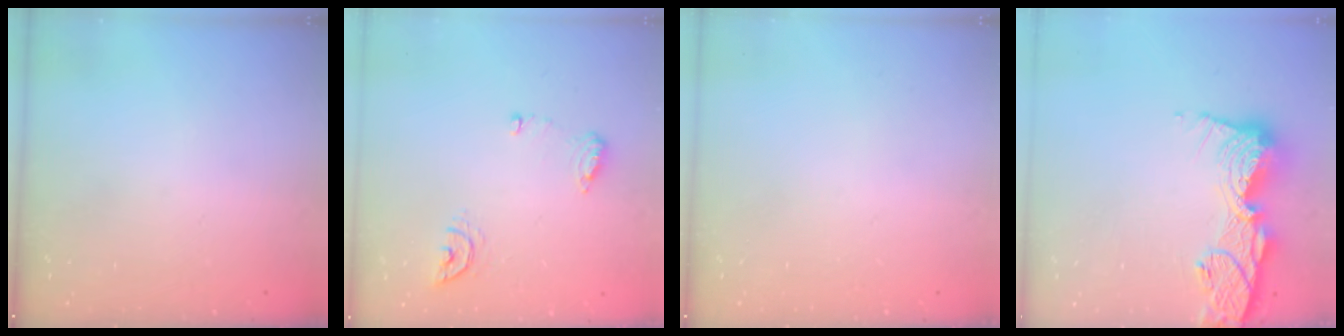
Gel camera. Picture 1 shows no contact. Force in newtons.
{"total": 7.5, "press": 7.5, "slide": 0.8}
{"total": 0.0}
{"total": 16.5, "press": 16.4, "slide": 1.6}